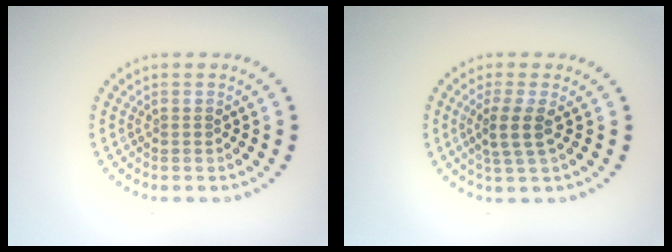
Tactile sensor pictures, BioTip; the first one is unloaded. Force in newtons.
{"total": 2.5, "press": 1.9, "slide": 1.5}